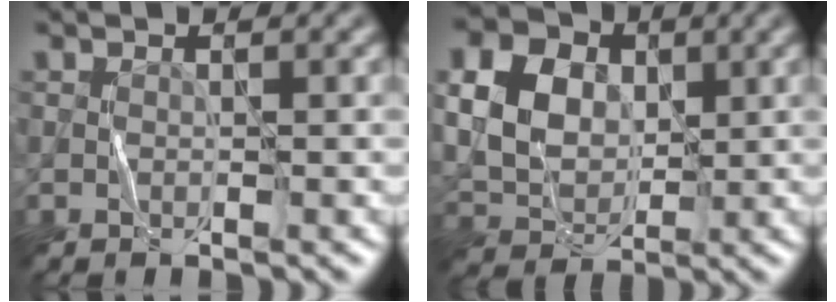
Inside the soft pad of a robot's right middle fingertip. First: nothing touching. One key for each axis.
{"total": 10.3, "fx": 2.6, "fy": 8.0, "fz": 6.0, "tx": -0.135, "ty": 0.032, "tz": 0.043}